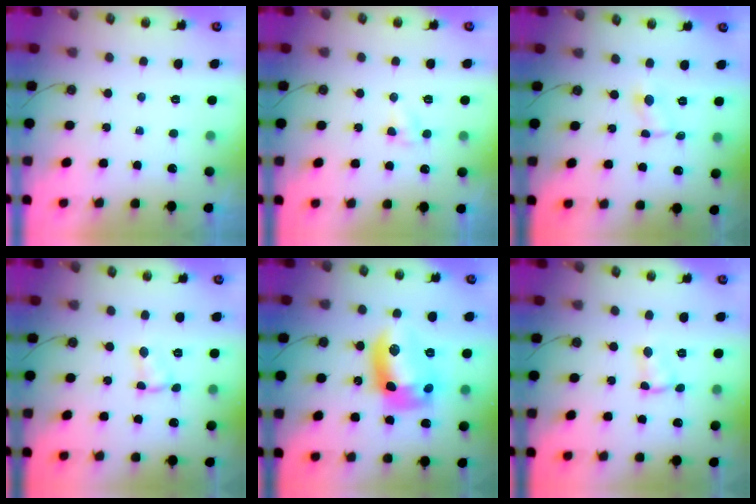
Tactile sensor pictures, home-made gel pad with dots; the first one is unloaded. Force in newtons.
{"total": 3.0, "press": 3.0, "slide": 0.4}
{"total": 1.6, "press": 1.5, "slide": 0.2}
{"total": 1.5, "press": 1.5, "slide": 0.2}
{"total": 14.4, "press": 14.4, "slide": 1.0}
{"total": 1.9, "press": 1.9, "slide": 0.4}